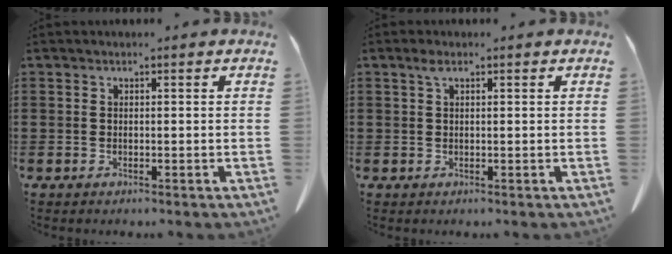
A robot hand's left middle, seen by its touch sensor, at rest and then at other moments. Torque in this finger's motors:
{"motor_torque": [1.37, 0.77, 0.37, 0.07]}